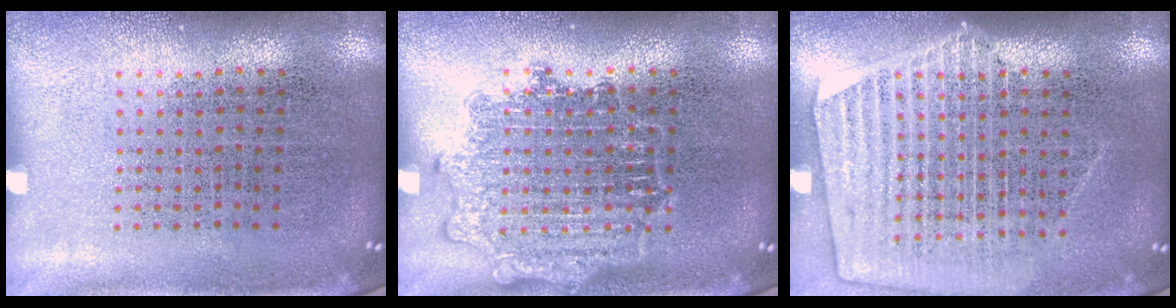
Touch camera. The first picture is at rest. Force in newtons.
{"total": 2.6, "press": 2.6, "slide": 0.4}
{"total": 1.6, "press": 1.4, "slide": 0.7}